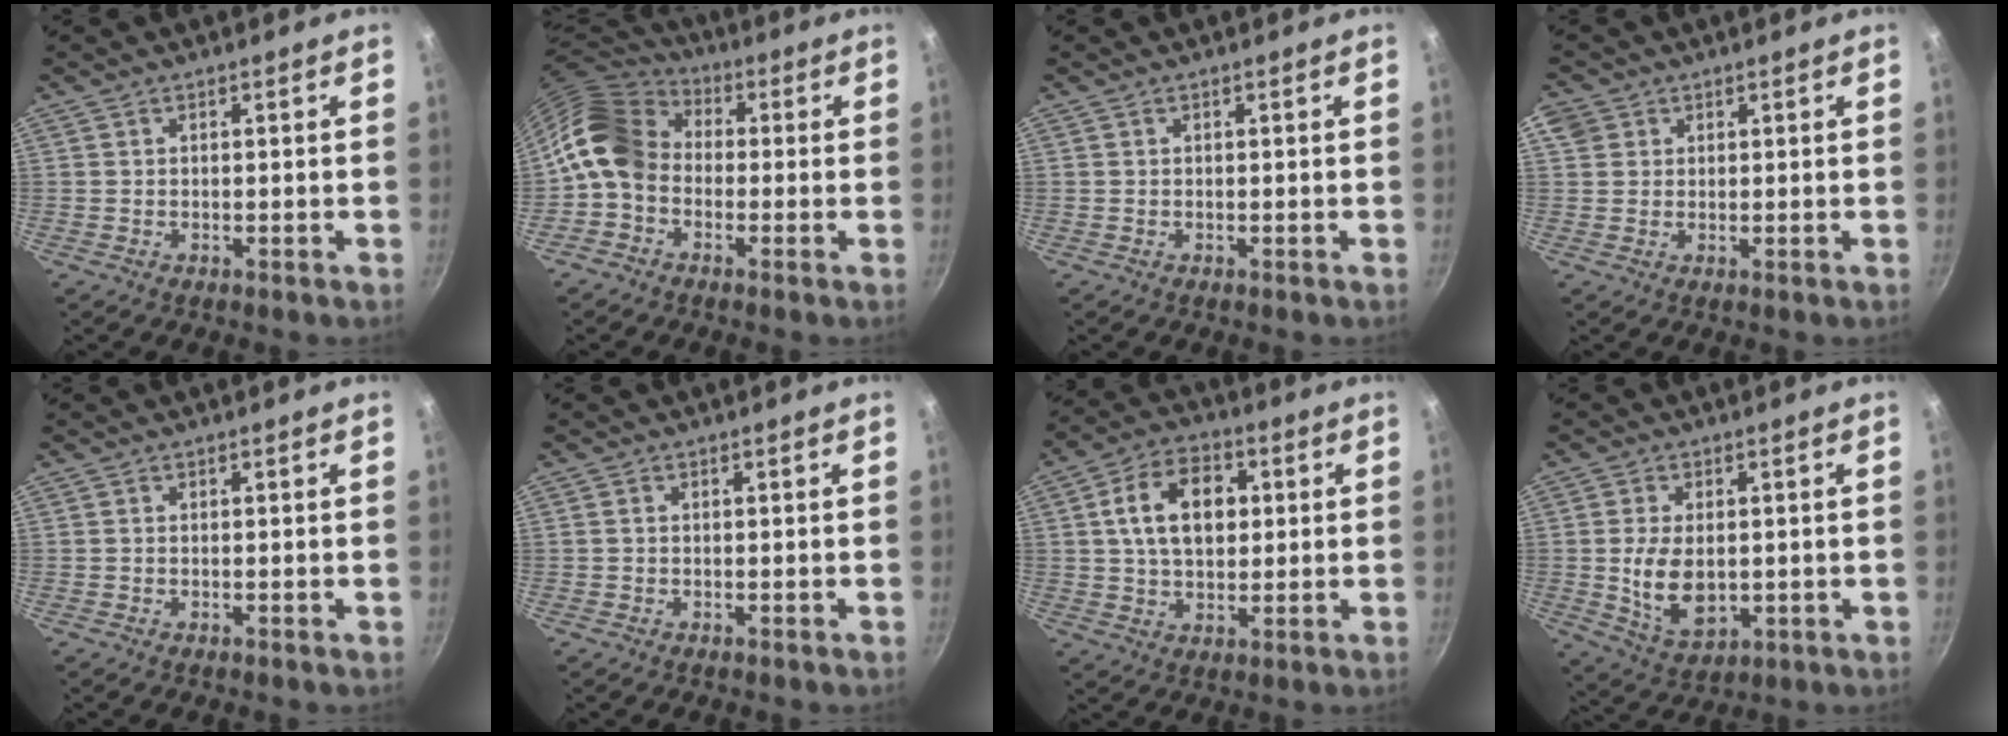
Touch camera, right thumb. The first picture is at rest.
{"total": 12.3, "force": [-1.4, 9.6, 7.5], "torque": [-0.121, 0.036, -0.052]}
{"total": 0.0}
{"total": 3.6, "force": [1.2, 3.3, 0.9], "torque": [0.004, 0.005, 0.018]}
{"total": 0.0}
{"total": 0.5, "force": [0.0, 0.4, 0.3], "torque": [-0.005, 0.004, -0.001]}
{"total": 12.6, "force": [2.3, 8.5, 9.1], "torque": [-0.129, 0.012, 0.030]}
{"total": 9.9, "force": [-0.1, 6.1, 7.8], "torque": [-0.135, -0.011, 0.010]}